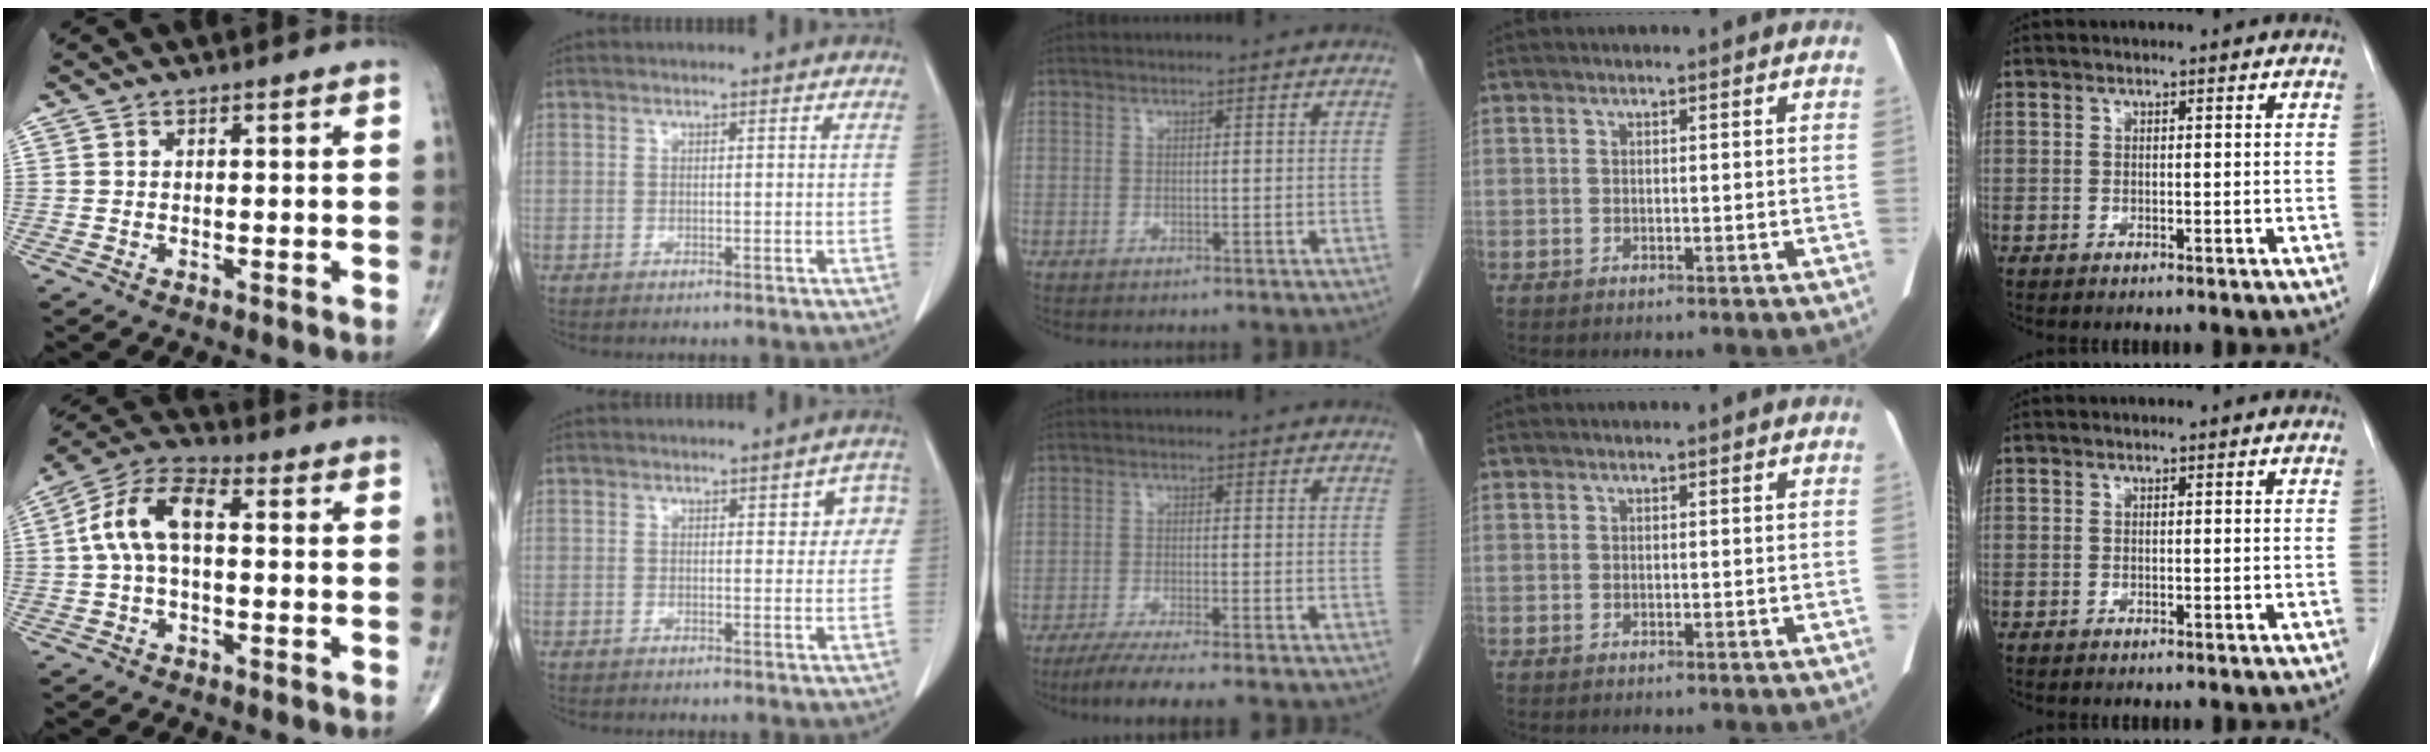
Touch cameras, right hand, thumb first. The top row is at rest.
{"thumb": {"total": 10.7, "force": [0.7, 5.6, 9.1], "torque": [-0.184, 0.037, 0.004]}, "index": {"total": 4.0, "force": [1.1, 1.8, 3.4], "torque": [-0.024, 0.013, 0.009]}, "middle": {"total": 7.2, "force": [-5.8, 0.0, 4.3], "torque": [-0.061, -0.016, -0.092]}}